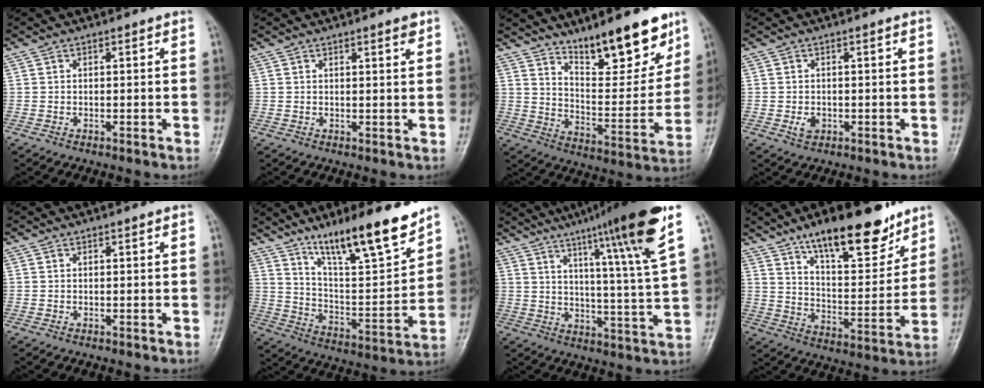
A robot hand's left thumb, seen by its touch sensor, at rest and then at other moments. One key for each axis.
{"total": 1.6, "fx": 1.1, "fy": 0.3, "fz": 1.2, "tx": -0.015, "ty": -0.005, "tz": 0.014}
{"total": 16.8, "fx": 12.0, "fy": 5.1, "fz": 10.6, "tx": -0.114, "ty": -0.085, "tz": 0.199}
{"total": 1.9, "fx": -0.4, "fy": 1.4, "fz": 1.2, "tx": -0.019, "ty": -0.001, "tz": -0.006}
{"total": 0.0}
{"total": 18.1, "fx": 13.2, "fy": 3.4, "fz": 11.9, "tx": -0.167, "ty": -0.080, "tz": 0.227}
{"total": 19.4, "fx": 10.9, "fy": 0.6, "fz": 16.0, "tx": -0.225, "ty": -0.042, "tz": 0.153}
{"total": 18.7, "fx": 13.0, "fy": 6.3, "fz": 11.8, "tx": -0.138, "ty": -0.076, "tz": 0.212}